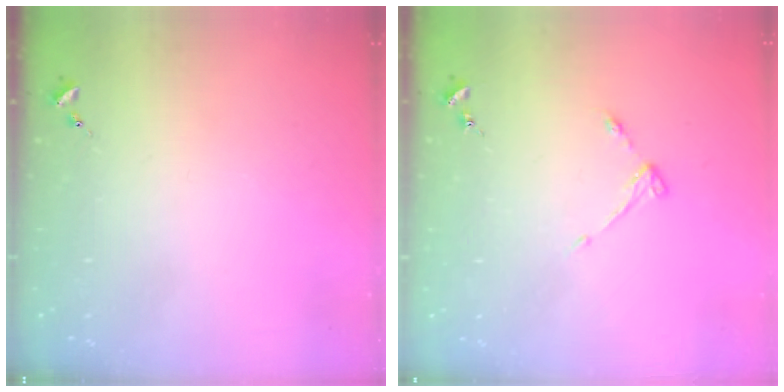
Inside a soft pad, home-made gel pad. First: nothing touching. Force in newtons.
{"total": 3.6, "press": 3.6, "slide": 0.5}